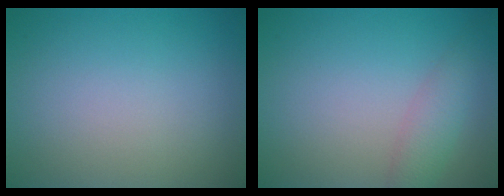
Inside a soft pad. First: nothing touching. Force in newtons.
{"total": 2.5, "press": 2.5, "slide": 0.1}